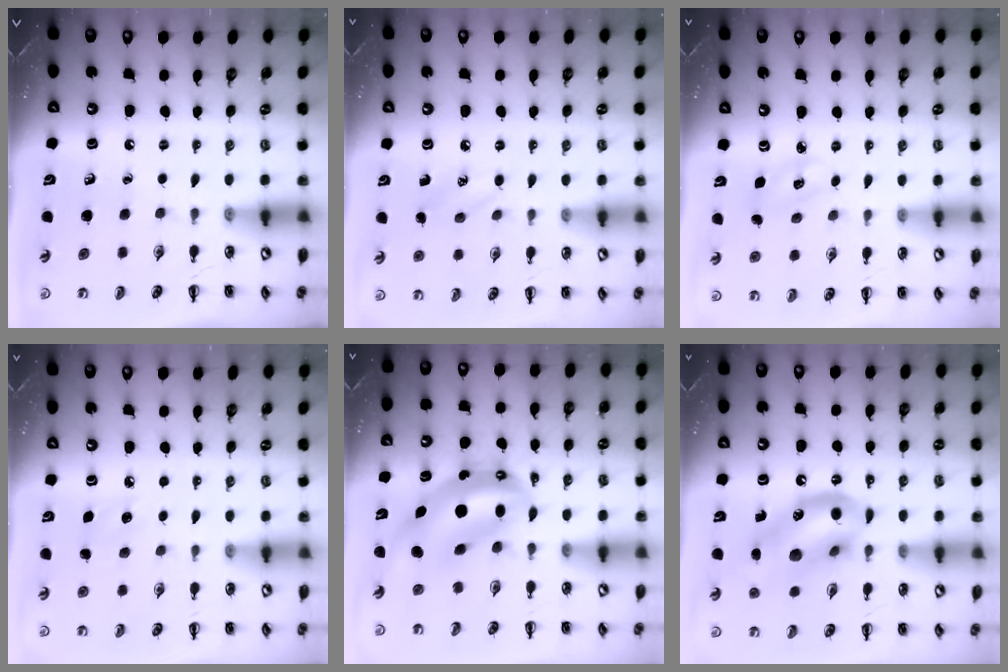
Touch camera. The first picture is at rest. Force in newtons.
{"total": 9.0, "press": 8.8, "slide": 1.9}
{"total": 4.4, "press": 4.2, "slide": 1.2}
{"total": 4.3, "press": 4.2, "slide": 1.1}
{"total": 11.8, "press": 11.4, "slide": 3.1}
{"total": 14.8, "press": 14.6, "slide": 2.4}